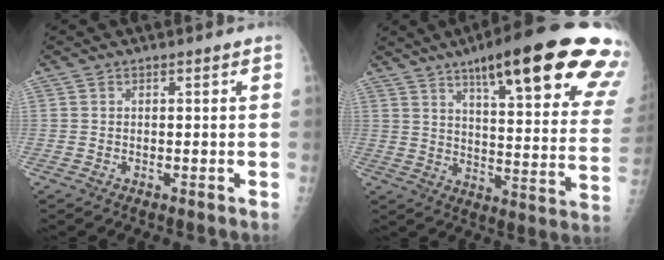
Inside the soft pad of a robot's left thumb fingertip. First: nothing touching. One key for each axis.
{"total": 27.8, "fx": 16.8, "fy": 5.6, "fz": 21.4, "tx": -0.244, "ty": -0.047, "tz": 0.224}